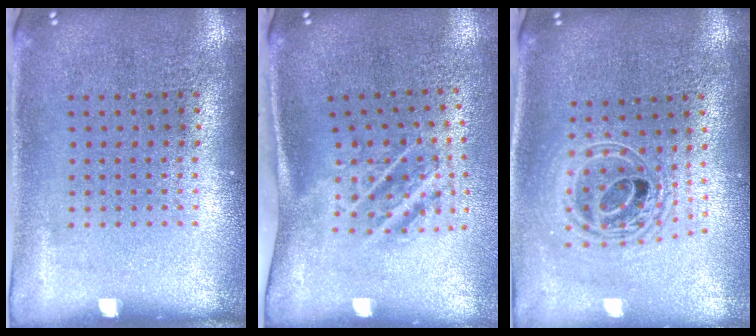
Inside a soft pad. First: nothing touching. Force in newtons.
{"total": 1.9, "press": 1.2, "slide": 1.5}
{"total": 2.1, "press": 1.6, "slide": 1.3}